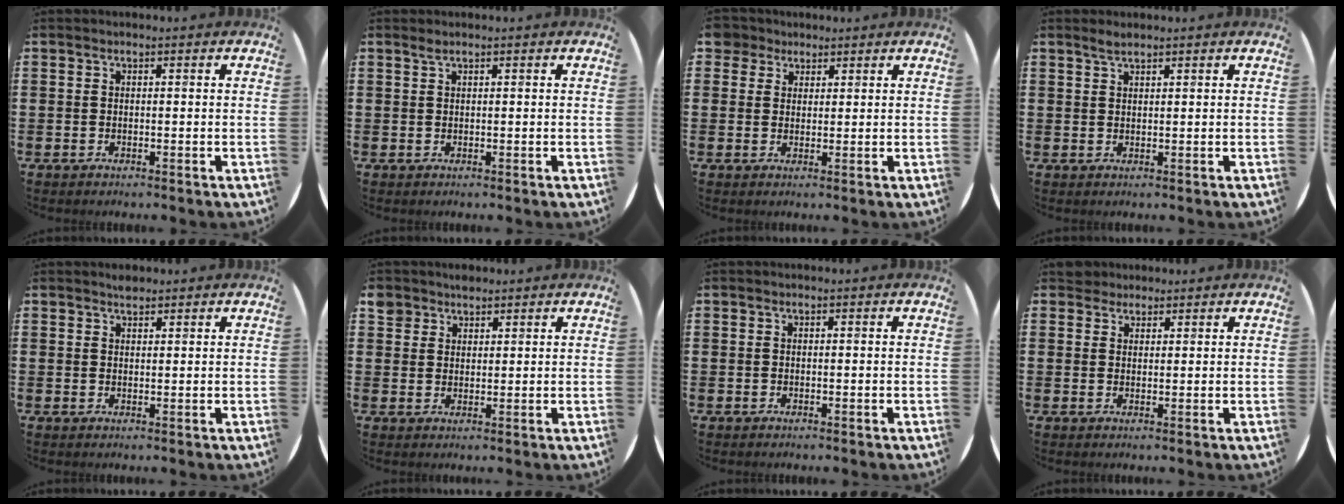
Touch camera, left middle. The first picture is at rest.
{"total": 0.6, "force": [0.4, -0.1, 0.4], "torque": [-0.007, 0.000, 0.008]}
{"total": 3.2, "force": [2.4, 2.0, 0.2], "torque": [0.000, 0.004, 0.044]}
{"total": 1.5, "force": [1.3, 0.3, 0.6], "torque": [-0.013, 0.003, 0.024]}
{"total": 3.9, "force": [3.0, 2.5, -0.1], "torque": [-0.005, 0.002, 0.056]}
{"total": 2.8, "force": [2.3, 1.6, 0.0], "torque": [0.003, 0.003, 0.045]}
{"total": 0.0}
{"total": 2.2, "force": [1.9, 1.0, -0.1], "torque": [0.006, 0.003, 0.038]}